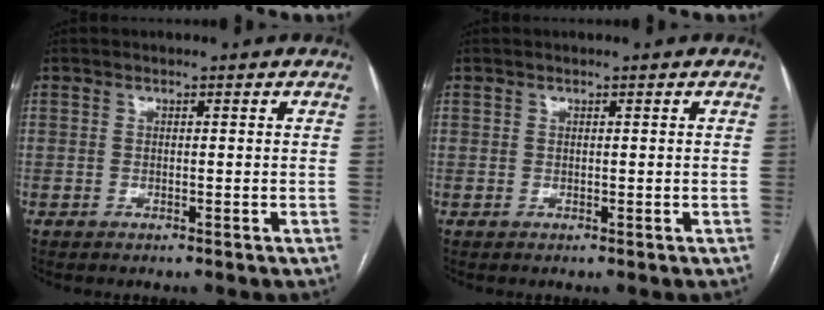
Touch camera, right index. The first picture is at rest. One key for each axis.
{"total": 0.0}